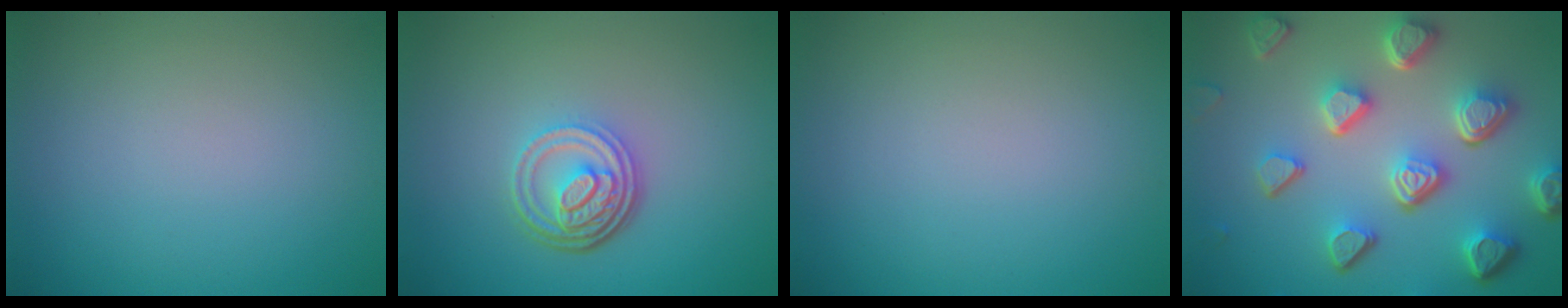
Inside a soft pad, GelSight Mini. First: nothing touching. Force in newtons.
{"total": 4.8, "press": 3.5, "slide": 3.3}
{"total": 0.0}
{"total": 7.6, "press": 5.6, "slide": 5.2}